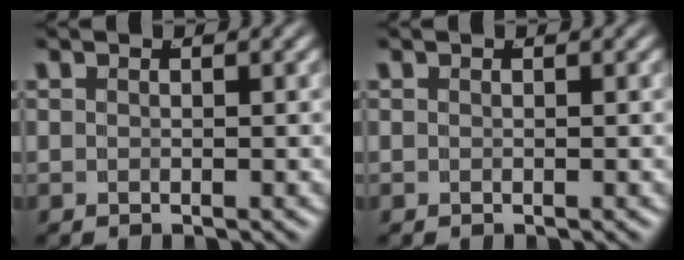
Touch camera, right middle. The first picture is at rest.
{"total": 0.0}